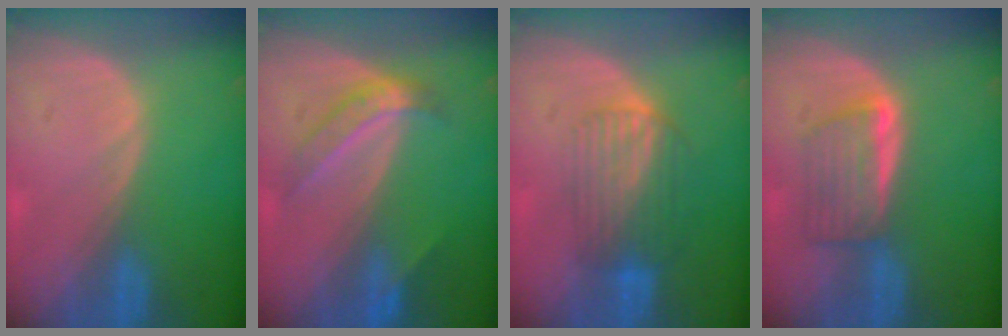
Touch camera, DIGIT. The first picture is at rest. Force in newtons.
{"total": 5.4, "press": 4.7, "slide": 2.5}
{"total": 6.7, "press": 6.3, "slide": 2.3}
{"total": 5.7, "press": 5.3, "slide": 2.2}